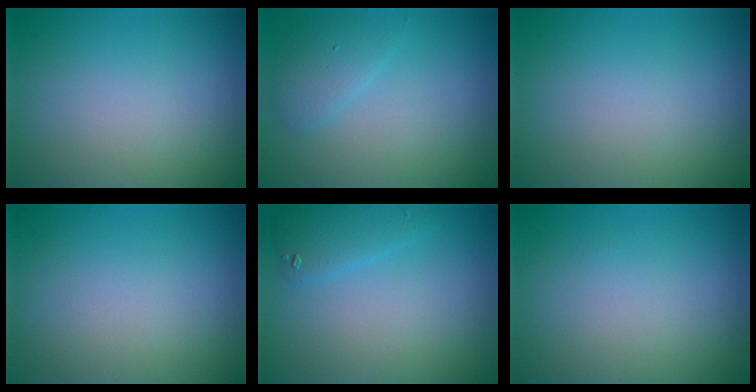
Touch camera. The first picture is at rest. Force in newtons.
{"total": 1.9, "press": 1.9, "slide": 0.2}
{"total": 0.0}
{"total": 0.0}
{"total": 2.1, "press": 2.1, "slide": 0.2}
{"total": 0.0}